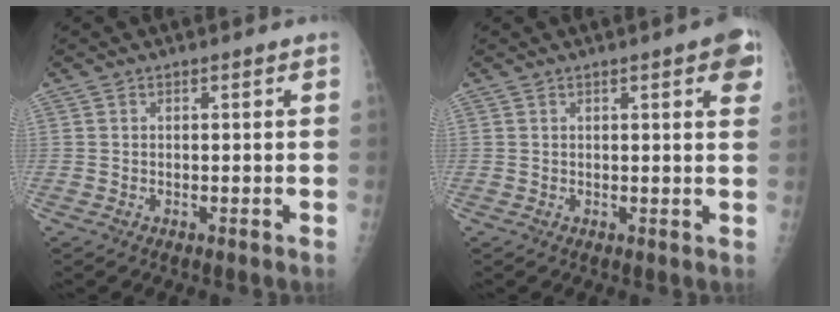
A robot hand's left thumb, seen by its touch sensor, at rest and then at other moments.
{"total": 5.0, "force": [2.3, 1.0, 4.3], "torque": [-0.040, -0.003, 0.022]}